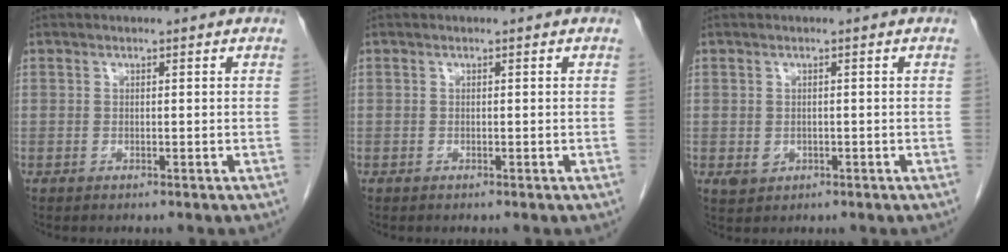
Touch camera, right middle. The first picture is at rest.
{"total": 0.0}
{"total": 2.0, "force": [-0.4, 1.8, 0.9], "torque": [-0.016, 0.000, 0.003]}